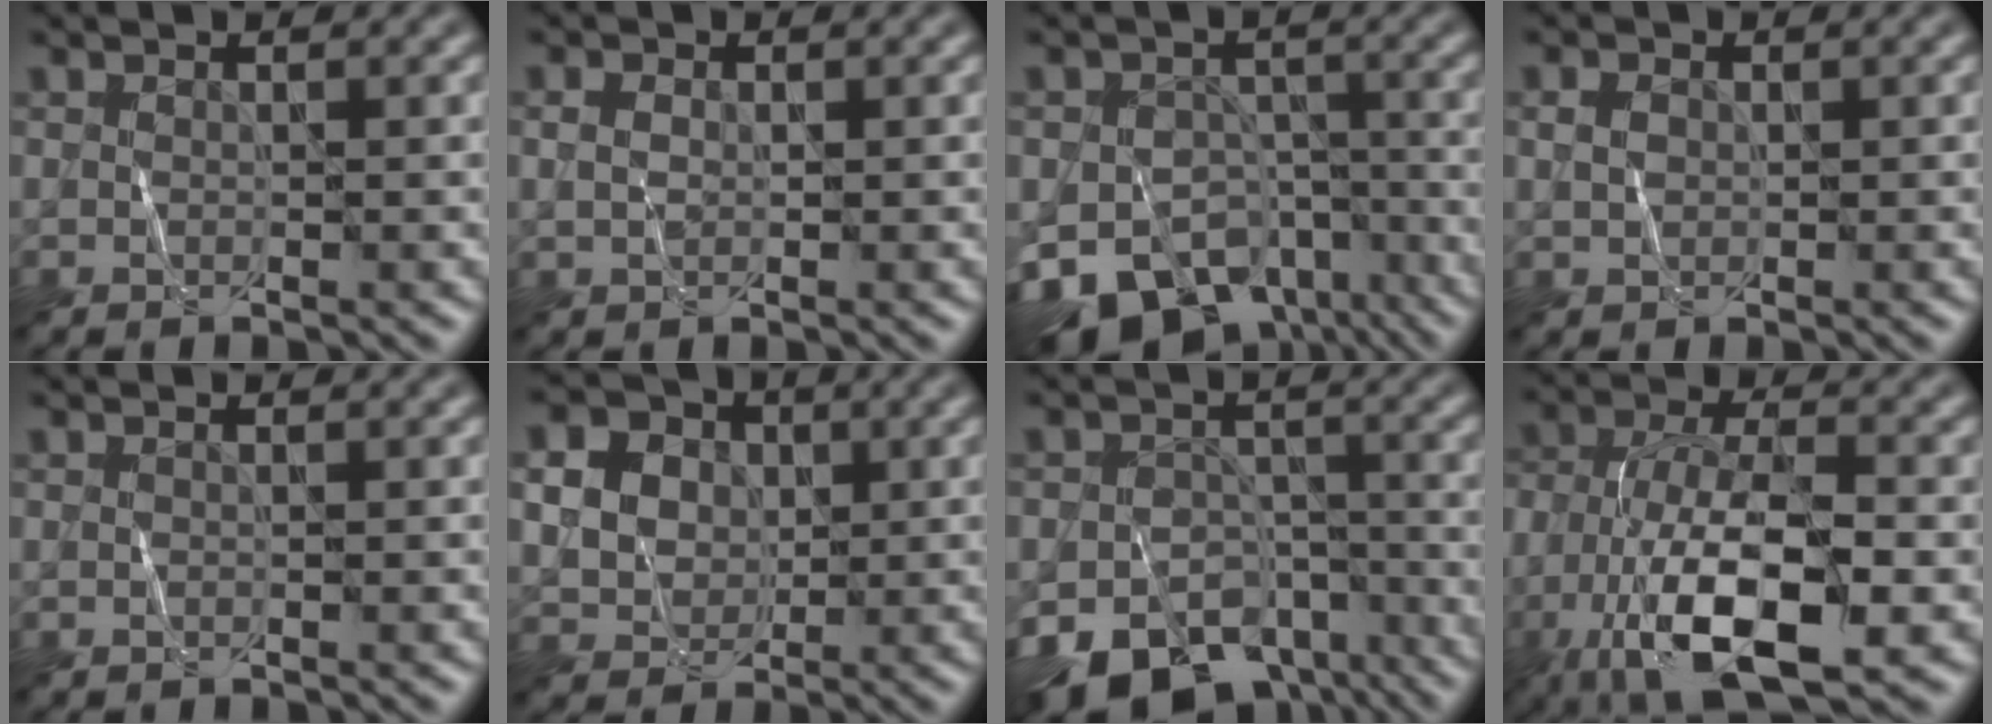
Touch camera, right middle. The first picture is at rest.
{"total": 1.3, "force": [0.2, 1.0, 0.8], "torque": [-0.018, 0.003, 0.004]}
{"total": 11.7, "force": [-6.5, 7.5, 6.2], "torque": [-0.099, -0.020, -0.102]}
{"total": 1.3, "force": [0.3, 1.1, 0.7], "torque": [-0.014, 0.004, 0.004]}
{"total": 0.0}
{"total": 7.1, "force": [1.9, 6.0, 3.3], "torque": [-0.071, 0.028, 0.033]}
{"total": 12.9, "force": [-8.9, 7.3, 5.8], "torque": [-0.091, -0.022, -0.133]}
{"total": 12.0, "force": [-5.2, 4.7, 9.7], "torque": [-0.189, -0.010, -0.094]}